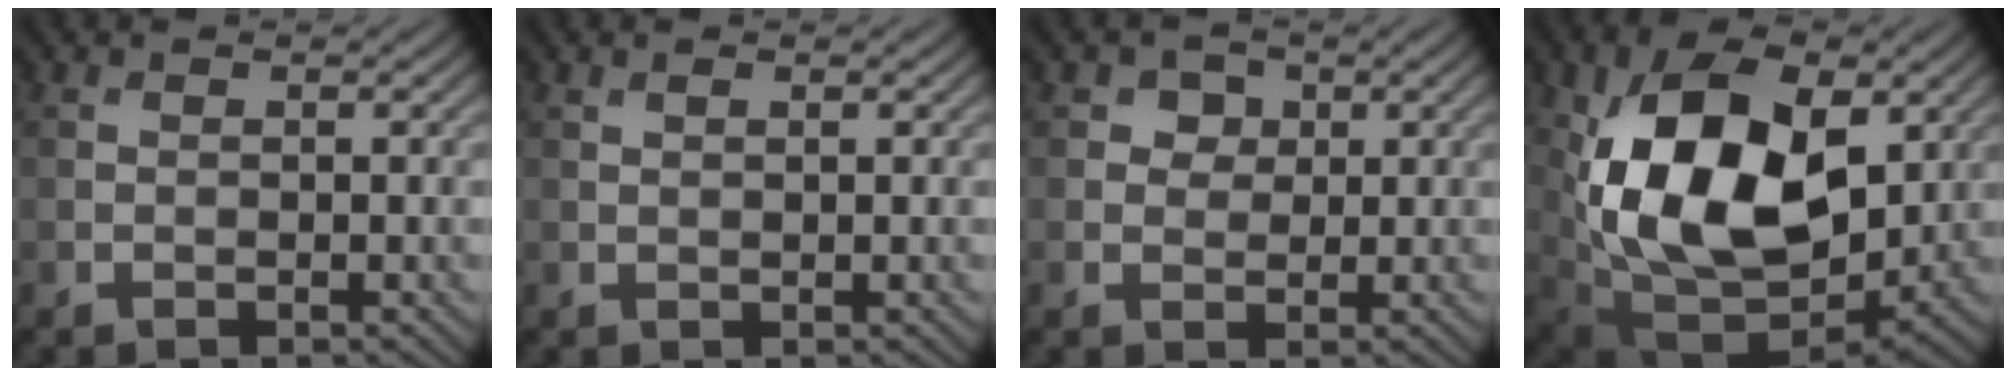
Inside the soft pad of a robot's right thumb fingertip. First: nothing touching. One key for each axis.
{"total": 0.6, "fx": 0.4, "fy": 0.2, "fz": 0.4, "tx": -0.011, "ty": 0.000, "tz": 0.009}
{"total": 2.6, "fx": 0.9, "fy": 2.2, "fz": 1.0, "tx": -0.016, "ty": -0.004, "tz": 0.012}
{"total": 17.1, "fx": 2.4, "fy": 10.7, "fz": 13.2, "tx": -0.261, "ty": -0.012, "tz": 0.051}